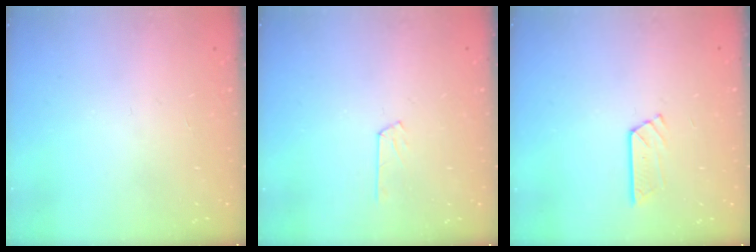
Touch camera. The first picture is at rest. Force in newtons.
{"total": 3.7, "press": 3.7, "slide": 0.5}
{"total": 4.6, "press": 4.6, "slide": 0.4}